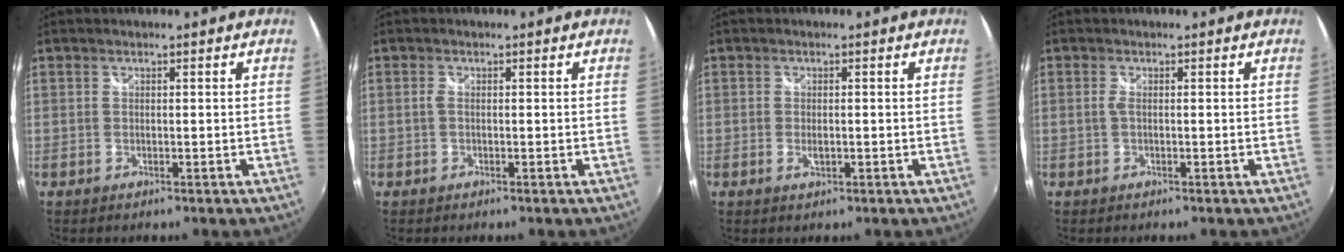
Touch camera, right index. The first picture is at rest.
{"total": 0.8, "force": [-0.1, 0.3, 0.8], "torque": [-0.015, 0.001, -0.004]}
{"total": 1.4, "force": [-0.4, 0.6, 1.2], "torque": [-0.024, -0.002, -0.007]}
{"total": 0.8, "force": [-0.1, 0.0, 0.8], "torque": [-0.018, 0.001, -0.003]}